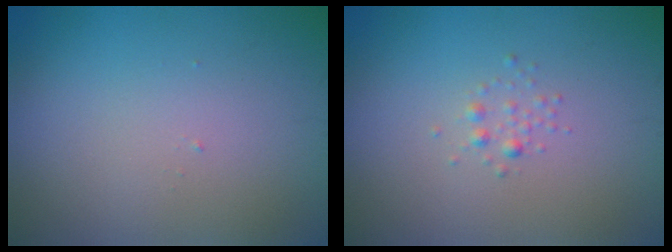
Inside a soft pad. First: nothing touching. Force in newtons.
{"total": 0.8, "press": 0.8, "slide": 0.0}